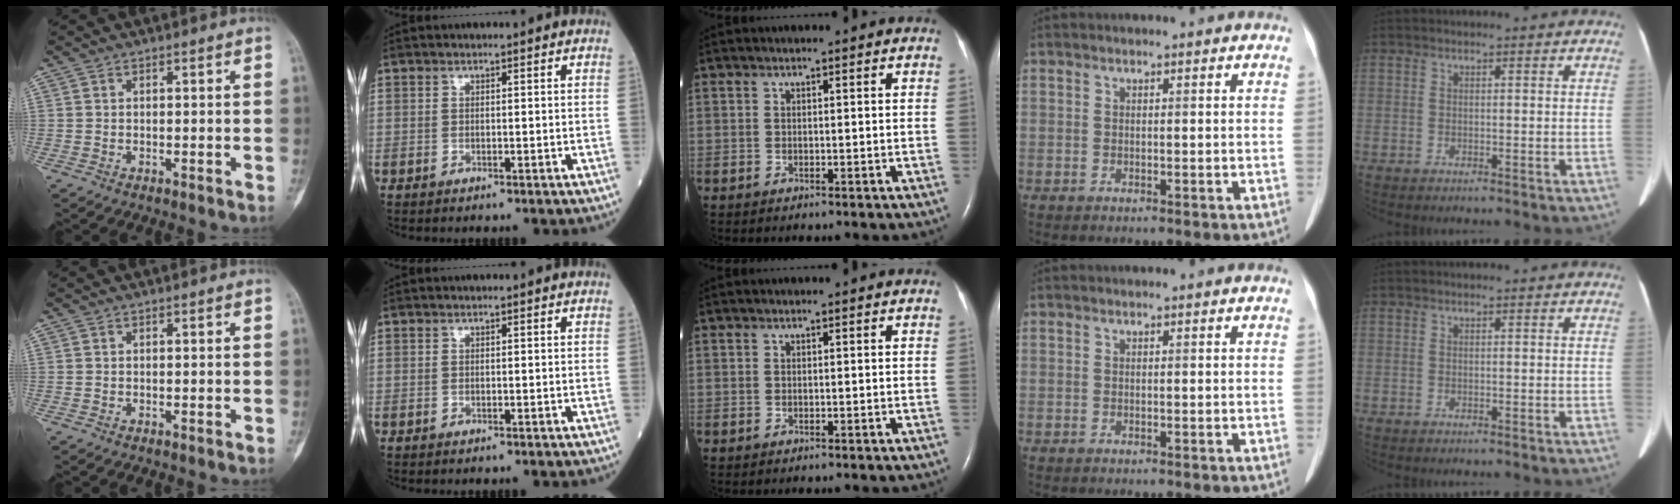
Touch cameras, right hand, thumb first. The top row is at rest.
{}